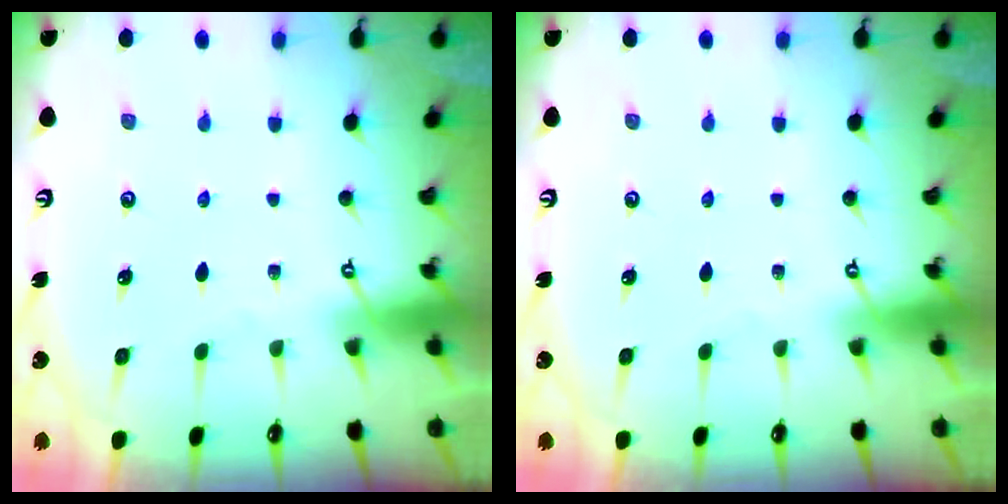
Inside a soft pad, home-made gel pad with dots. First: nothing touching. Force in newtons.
{"total": 0.0}